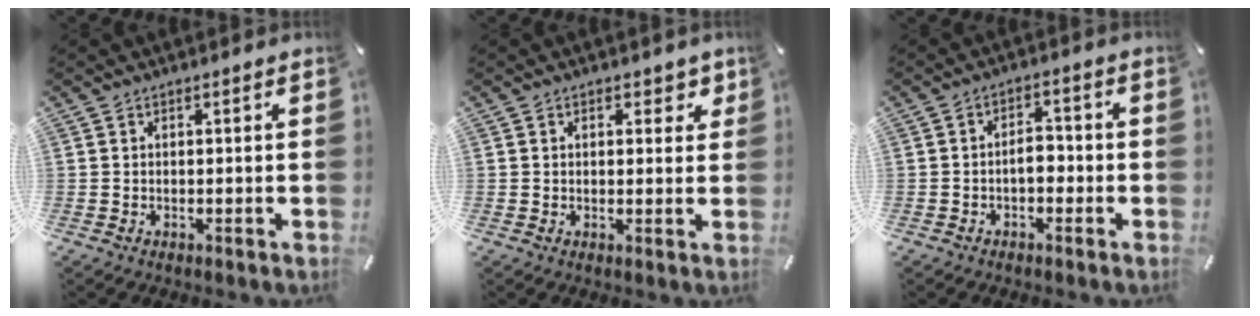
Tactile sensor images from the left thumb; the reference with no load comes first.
{"total": 2.8, "force": [1.1, 1.8, 1.8], "torque": [-0.007, -0.006, 0.010]}
{"total": 4.6, "force": [-1.2, 2.6, 3.5], "torque": [-0.062, 0.014, -0.024]}